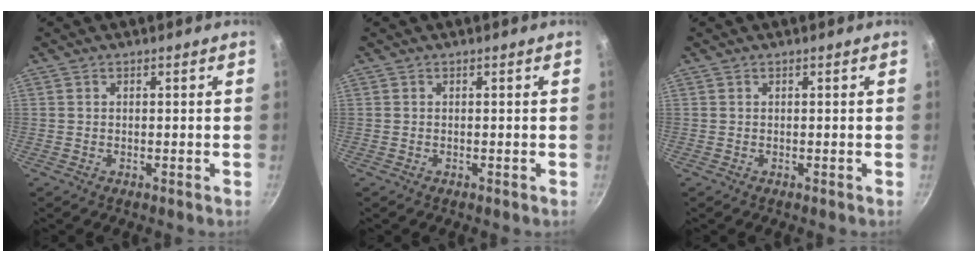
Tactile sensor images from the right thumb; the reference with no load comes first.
{"total": 0.0}
{"total": 0.0}